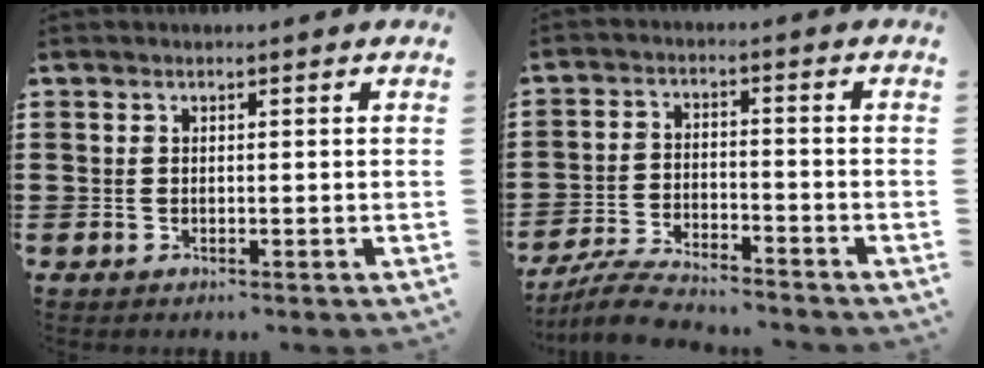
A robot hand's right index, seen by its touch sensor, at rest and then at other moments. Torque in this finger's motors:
{"motor_torque": [-0.15, 0.21, 0.15, -0.01]}